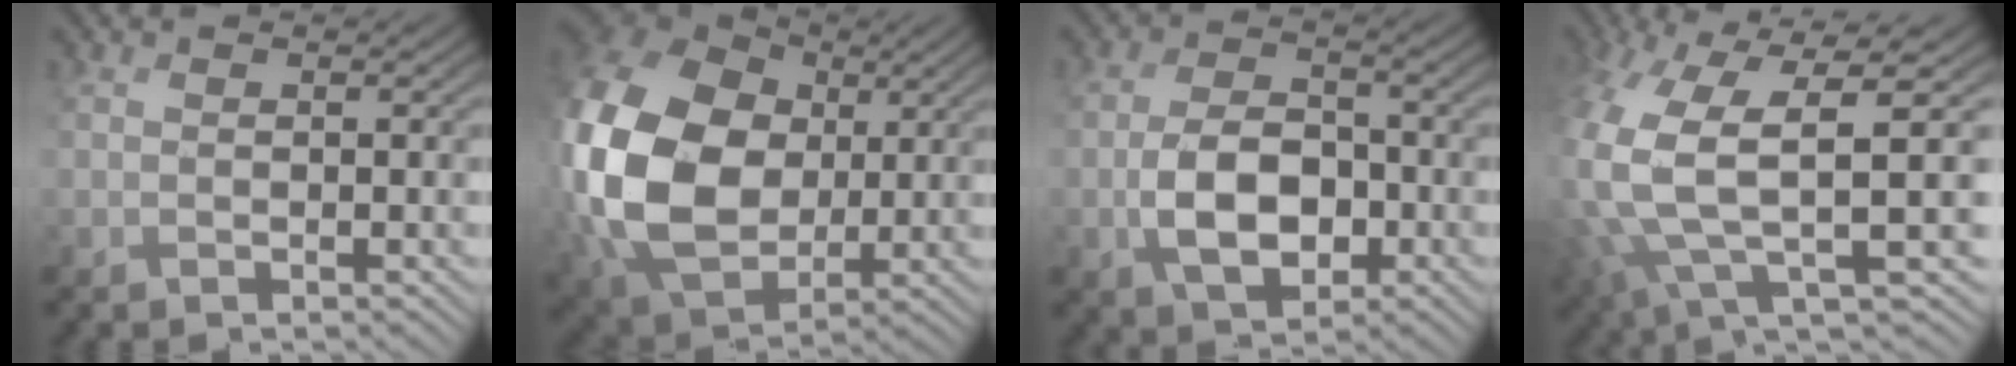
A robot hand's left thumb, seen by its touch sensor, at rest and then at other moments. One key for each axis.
{"total": 19.9, "fx": 1.3, "fy": 15.0, "fz": 13.0, "tx": -0.372, "ty": -0.020, "tz": 0.041}
{"total": 6.6, "fx": -2.1, "fy": 4.2, "fz": 4.6, "tx": -0.092, "ty": -0.003, "tz": -0.040}
{"total": 11.4, "fx": -0.3, "fy": 5.1, "fz": 10.2, "tx": -0.280, "ty": -0.034, "tz": 0.022}